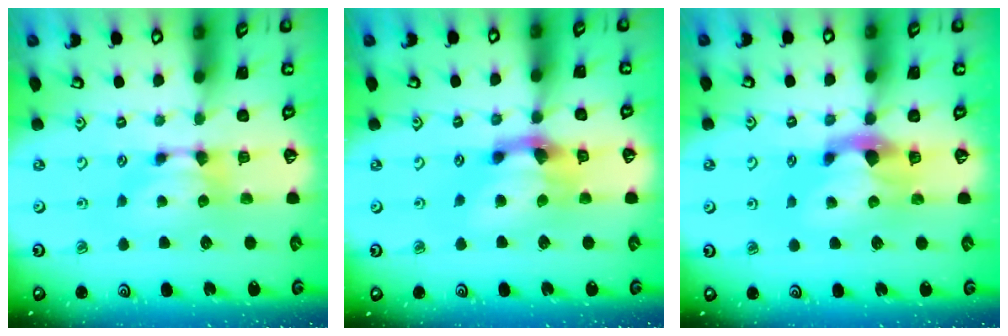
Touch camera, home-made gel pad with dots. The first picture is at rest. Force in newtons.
{"total": 5.1, "press": 4.4, "slide": 2.4}
{"total": 3.0, "press": 2.7, "slide": 1.4}